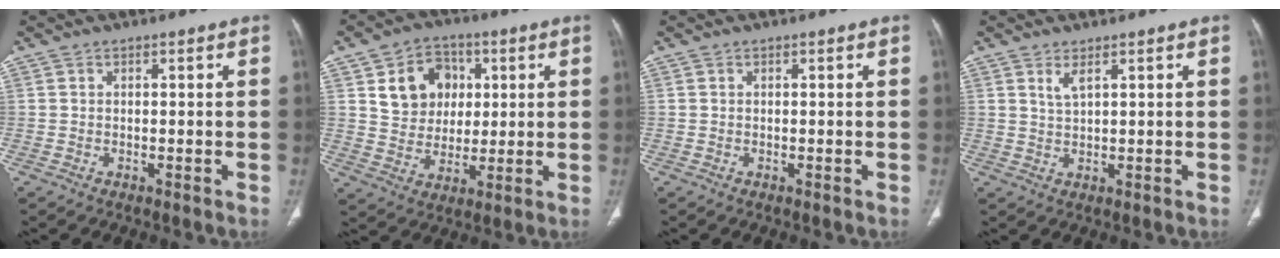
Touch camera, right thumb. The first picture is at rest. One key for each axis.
{"total": 11.4, "fx": 3.5, "fy": 9.4, "fz": 5.4, "tx": -0.045, "ty": -0.006, "tz": 0.064}
{"total": 0.0}
{"total": 2.2, "fx": 1.4, "fy": 0.6, "fz": 1.7, "tx": -0.039, "ty": -0.008, "tz": 0.033}